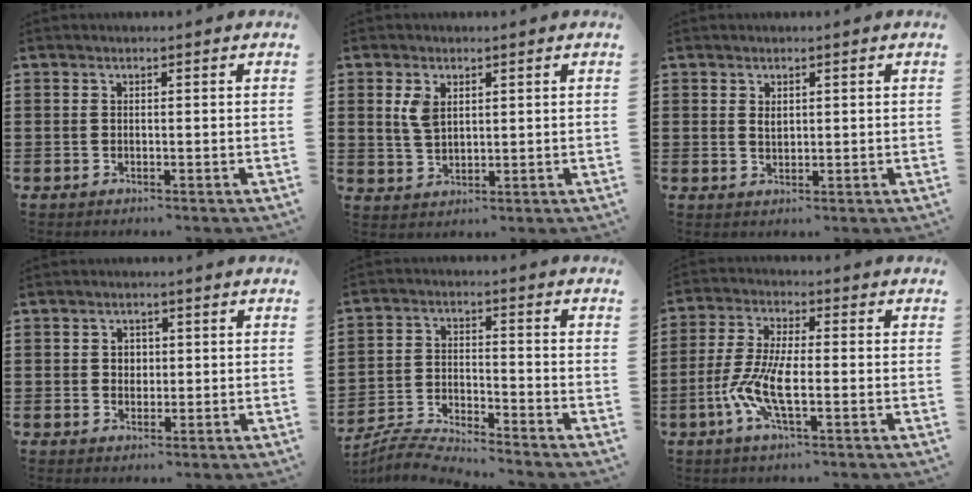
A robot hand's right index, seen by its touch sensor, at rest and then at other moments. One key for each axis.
{"total": 3.4, "fx": 1.3, "fy": 1.9, "fz": 2.5, "tx": -0.055, "ty": 0.007, "tz": 0.023}
{"total": 1.4, "fx": 0.6, "fy": 0.8, "fz": 0.9, "tx": -0.012, "ty": 0.000, "tz": 0.010}
{"total": 1.9, "fx": 0.3, "fy": 1.7, "fz": 0.7, "tx": -0.020, "ty": 0.010, "tz": 0.003}
{"total": 5.3, "fx": -5.2, "fy": -0.2, "fz": 0.6, "tx": -0.026, "ty": -0.002, "tz": -0.108}
{"total": 8.0, "fx": -2.5, "fy": 2.4, "fz": 7.2, "tx": -0.169, "ty": -0.015, "tz": -0.055}